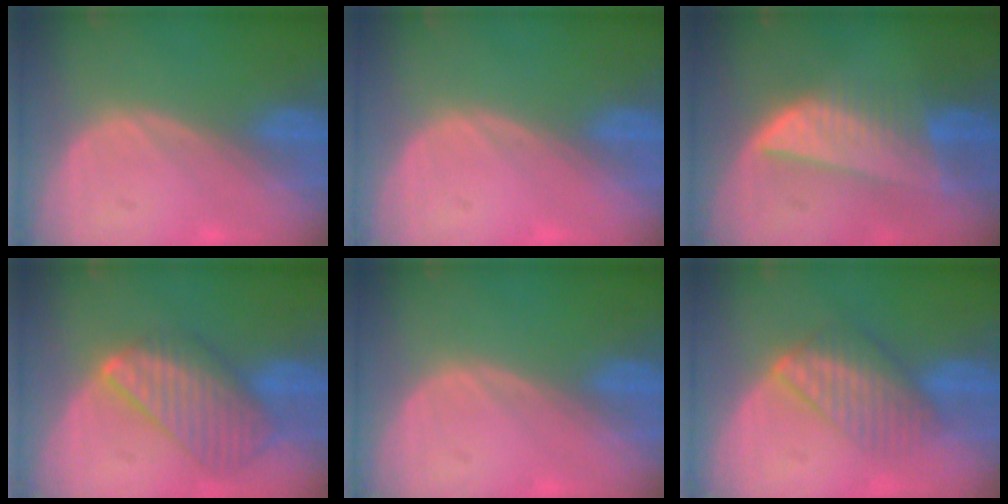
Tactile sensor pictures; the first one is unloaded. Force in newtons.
{"total": 0.0}
{"total": 7.7, "press": 6.9, "slide": 3.5}
{"total": 9.6, "press": 8.4, "slide": 4.7}
{"total": 0.0}
{"total": 6.6, "press": 6.5, "slide": 1.3}